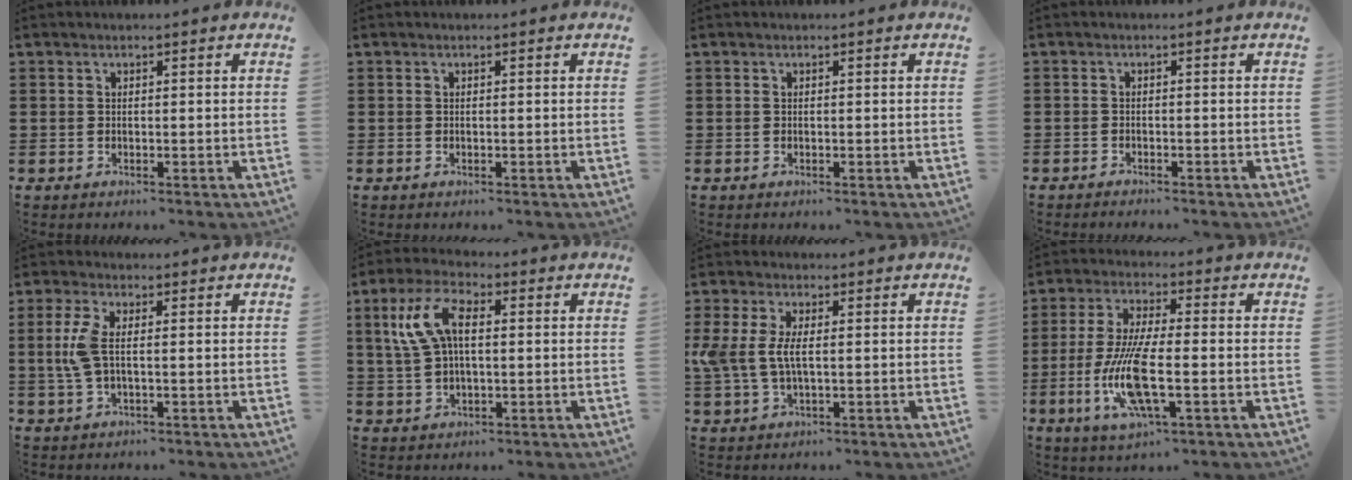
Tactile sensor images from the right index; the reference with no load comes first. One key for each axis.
{"total": 0.0}
{"total": 0.0}
{"total": 1.0, "fx": -1.0, "fy": 0.2, "fz": -0.1, "tx": -0.002, "ty": 0.003, "tz": -0.021}
{"total": 4.6, "fx": 0.0, "fy": 1.8, "fz": 4.2, "tx": -0.108, "ty": -0.005, "tz": -0.009}
{"total": 8.3, "fx": 1.7, "fy": 4.0, "fz": 7.1, "tx": -0.170, "ty": 0.007, "tz": 0.020}
{"total": 5.4, "fx": 0.3, "fy": 2.5, "fz": 4.7, "tx": -0.121, "ty": -0.003, "tz": -0.004}
{"total": 11.2, "fx": -3.0, "fy": 3.1, "fz": 10.3, "tx": -0.228, "ty": -0.019, "tz": -0.060}